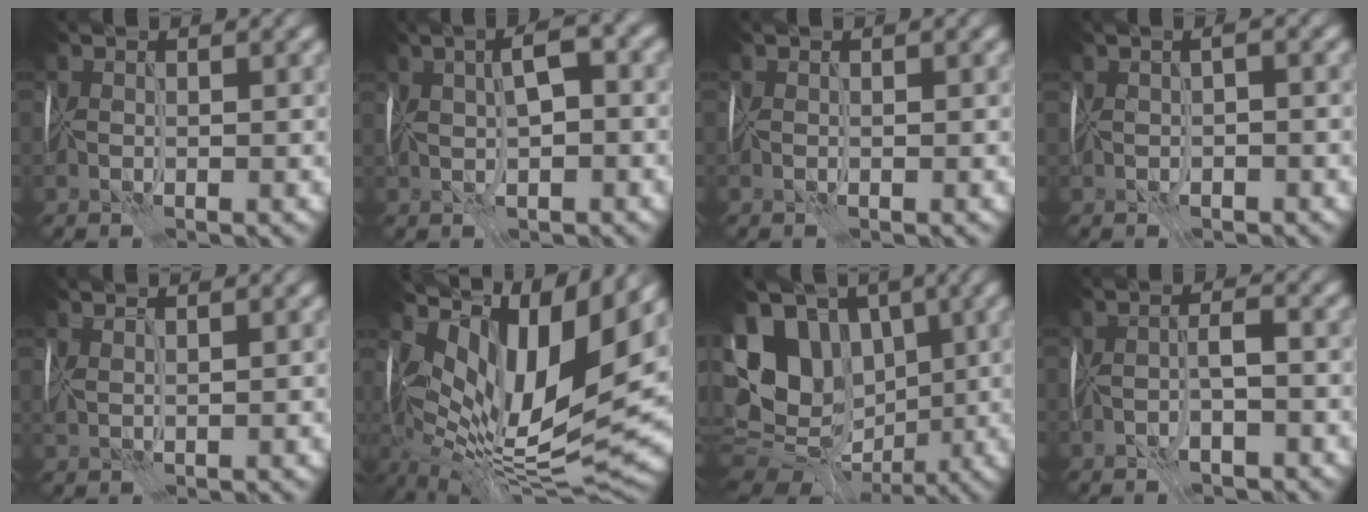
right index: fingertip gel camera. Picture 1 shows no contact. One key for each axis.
{"total": 4.0, "fx": 1.1, "fy": 1.5, "fz": 3.6, "tx": -0.066, "ty": 0.009, "tz": 0.017}
{"total": 0.0}
{"total": 1.5, "fx": -0.5, "fy": 0.9, "fz": 1.1, "tx": -0.003, "ty": 0.008, "tz": -0.006}
{"total": 1.2, "fx": 1.1, "fy": -0.4, "fz": 0.3, "tx": -0.009, "ty": 0.002, "tz": 0.022}
{"total": 12.9, "fx": 4.1, "fy": 5.6, "fz": 10.9, "tx": -0.205, "ty": 0.002, "tz": 0.081}
{"total": 14.3, "fx": 1.3, "fy": 10.6, "fz": 9.5, "tx": -0.173, "ty": 0.013, "tz": 0.026}
{"total": 1.8, "fx": -0.7, "fy": 0.5, "fz": 1.6, "tx": -0.031, "ty": 0.001, "tz": -0.013}